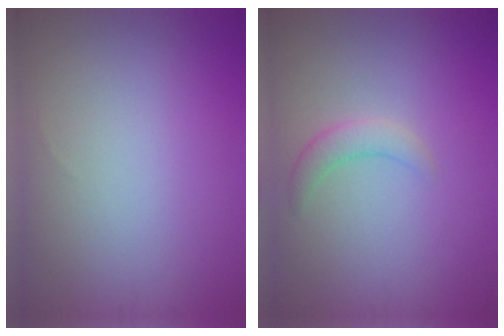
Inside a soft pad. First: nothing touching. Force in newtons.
{"total": 1.8, "press": 1.8, "slide": 0.2}